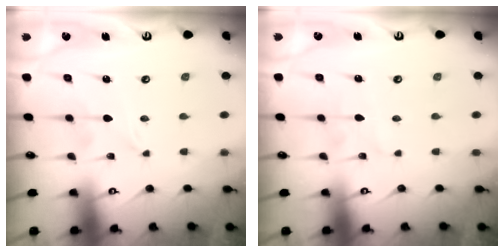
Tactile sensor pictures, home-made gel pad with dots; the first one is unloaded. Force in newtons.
{"total": 1.9, "press": 1.9, "slide": 0.2}